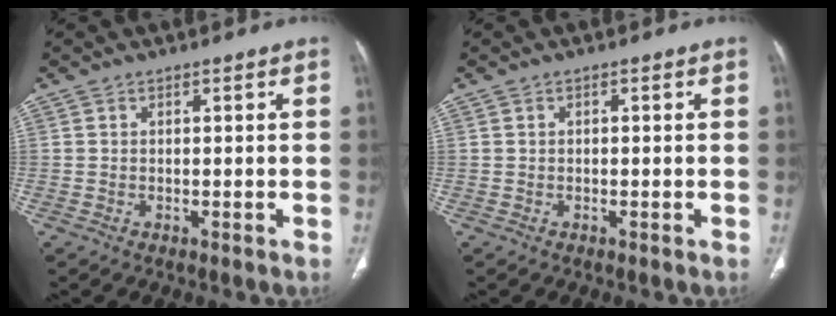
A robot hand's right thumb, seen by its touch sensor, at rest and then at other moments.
{"total": 0.0}